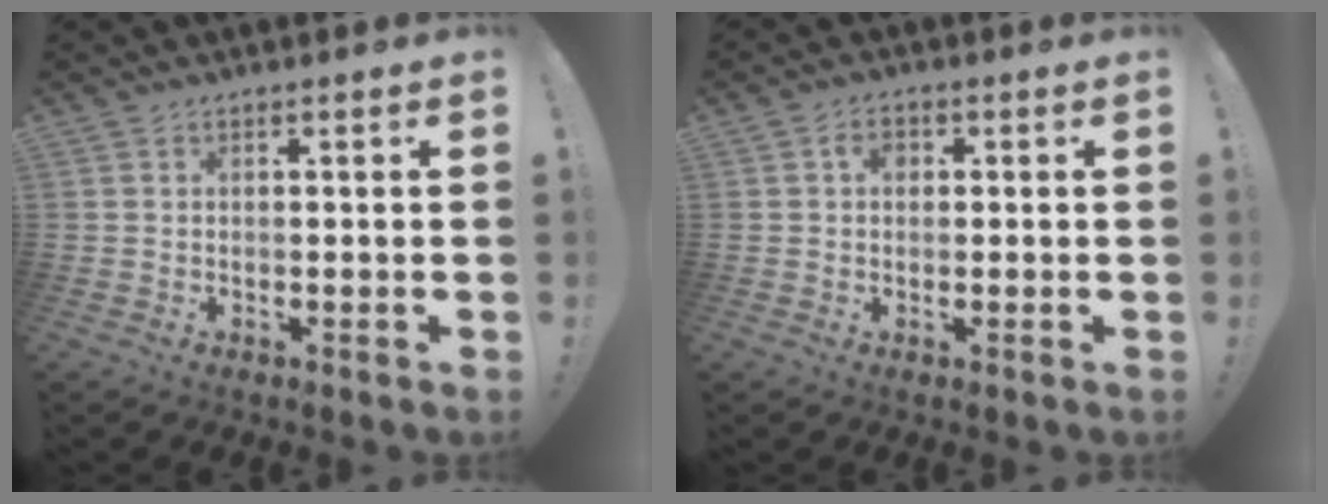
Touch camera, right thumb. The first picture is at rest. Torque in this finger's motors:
{"motor_torque": [-0.07, 0.10, 0.09, -0.12, 0.04]}